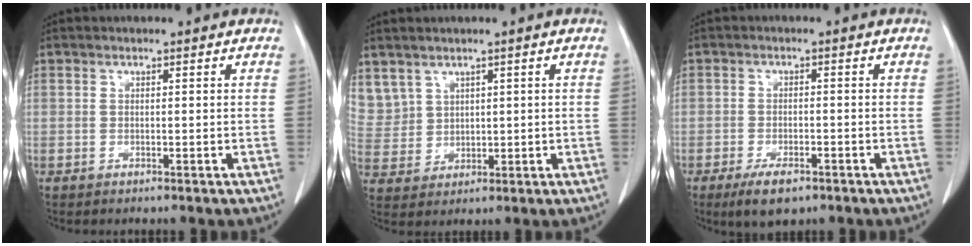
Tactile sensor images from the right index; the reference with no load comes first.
{"total": 8.1, "force": [4.5, 6.5, 1.7], "torque": [-0.059, 0.022, 0.115]}
{"total": 4.9, "force": [-3.2, 2.0, 3.1], "torque": [-0.058, -0.003, -0.048]}